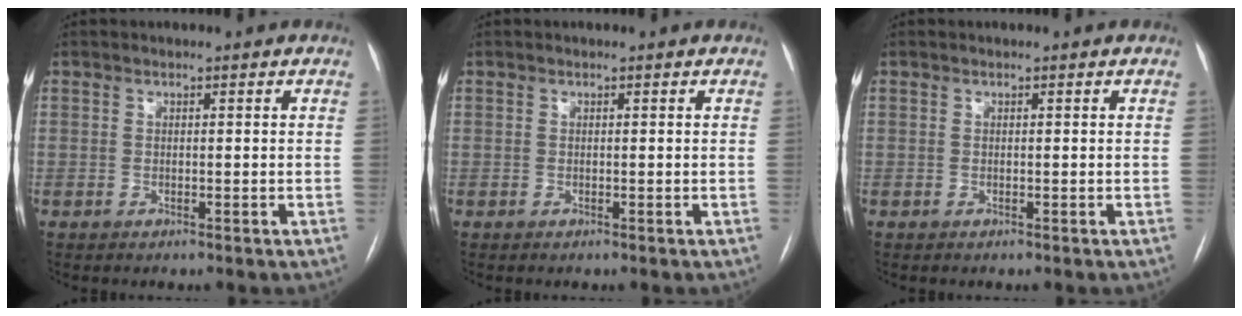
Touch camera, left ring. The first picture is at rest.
{"total": 0.0}
{"total": 0.0}